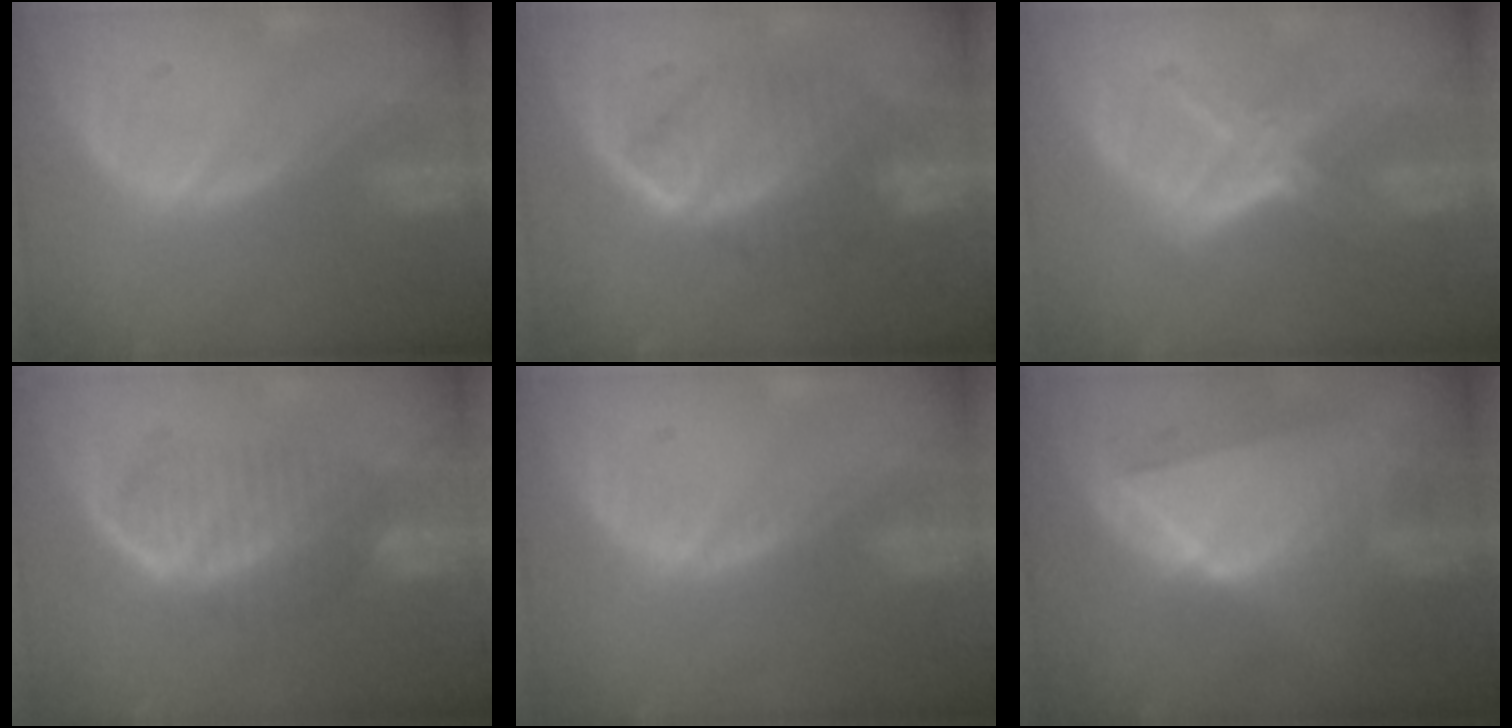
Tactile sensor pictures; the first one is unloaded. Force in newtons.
{"total": 7.3, "press": 7.3, "slide": 0.2}
{"total": 5.2, "press": 5.1, "slide": 0.9}
{"total": 5.9, "press": 5.8, "slide": 1.4}
{"total": 0.5, "press": 0.5, "slide": 0.1}
{"total": 9.0, "press": 8.1, "slide": 3.9}